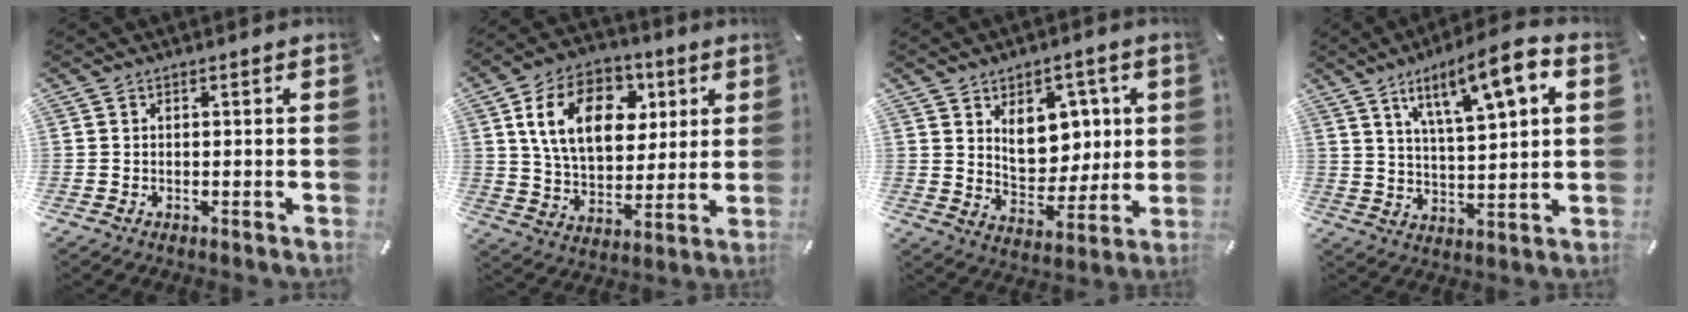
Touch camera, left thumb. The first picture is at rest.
{"total": 17.4, "force": [5.8, 12.0, 11.2], "torque": [-0.202, 0.000, 0.101]}
{"total": 11.1, "force": [3.9, 8.8, 5.6], "torque": [-0.073, -0.022, 0.074]}
{"total": 12.8, "force": [7.3, 3.5, 9.9], "torque": [-0.156, -0.031, 0.118]}